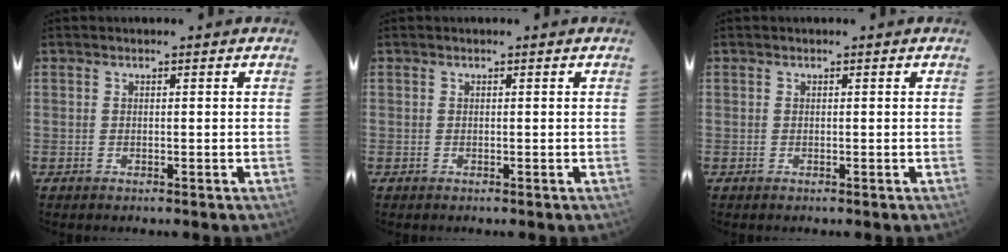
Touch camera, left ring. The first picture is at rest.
{"total": 0.0}
{"total": 0.0}